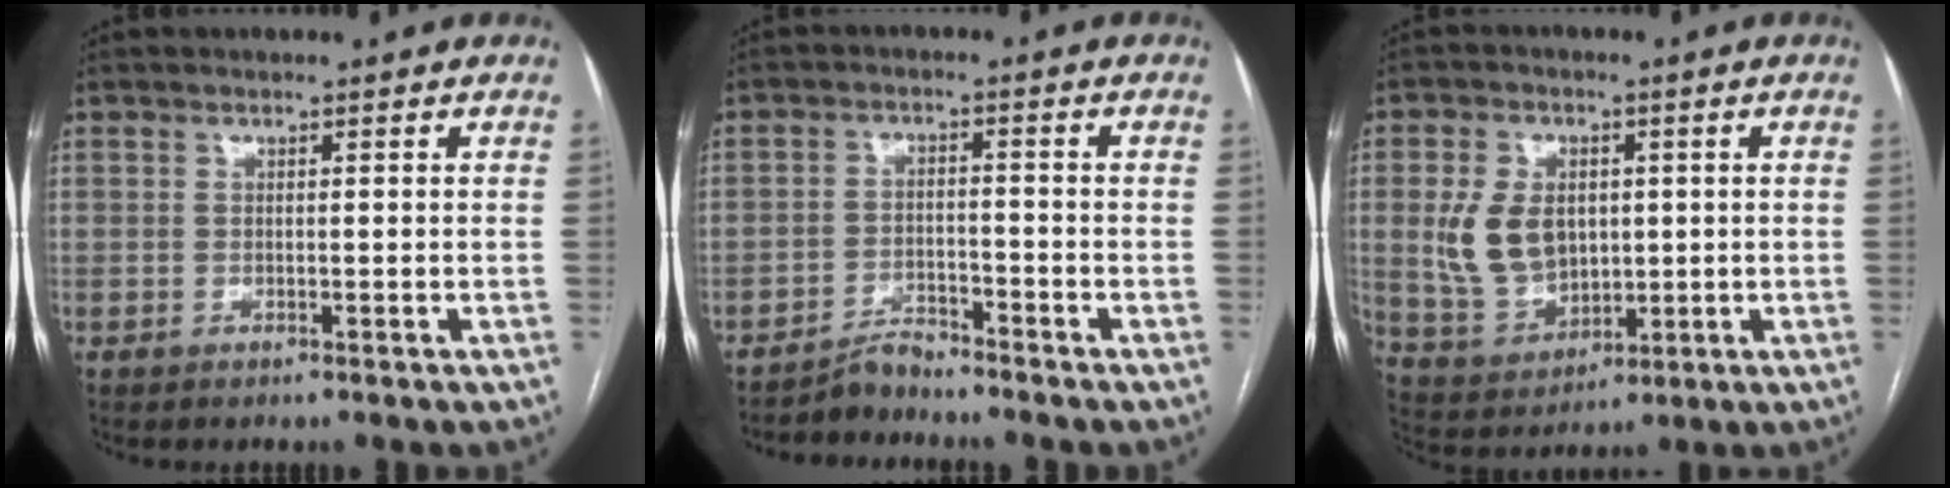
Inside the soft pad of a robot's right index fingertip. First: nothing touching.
{"total": 3.7, "force": [-3.7, -0.1, 0.4], "torque": [-0.008, -0.018, -0.067]}
{"total": 10.2, "force": [1.2, 7.2, 7.1], "torque": [-0.161, 0.012, 0.039]}